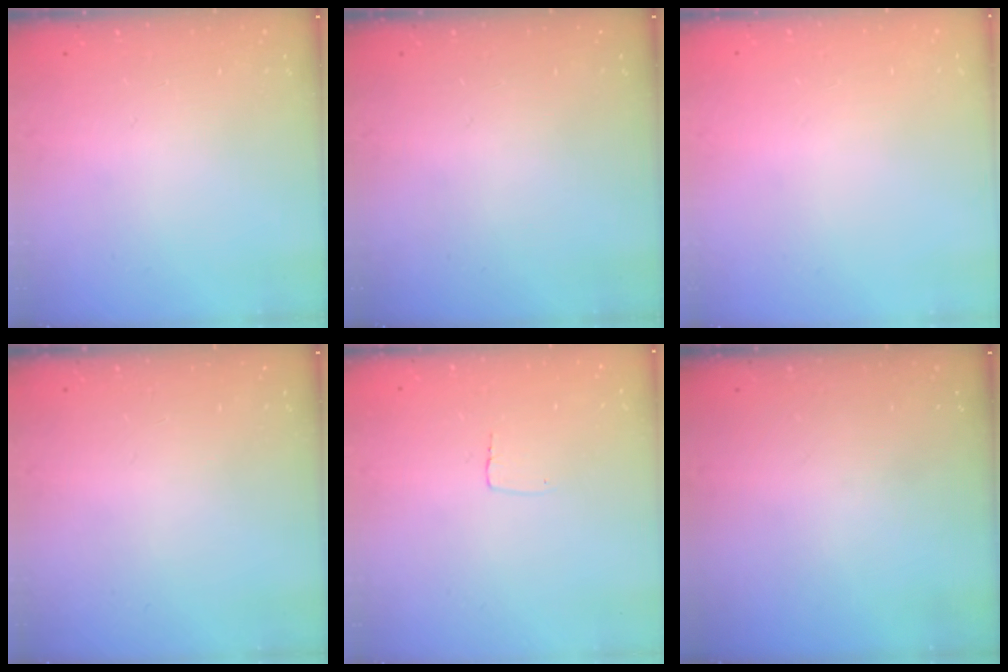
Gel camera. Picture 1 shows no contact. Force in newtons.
{"total": 0.0}
{"total": 0.5, "press": 0.5, "slide": 0.1}
{"total": 0.0}
{"total": 2.6, "press": 2.6, "slide": 0.1}
{"total": 0.0}